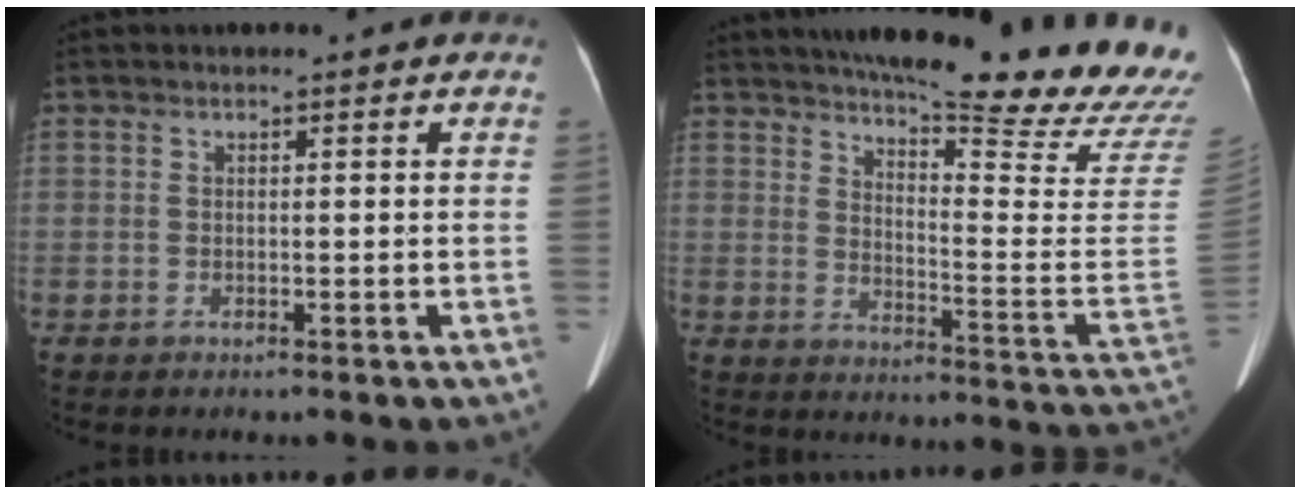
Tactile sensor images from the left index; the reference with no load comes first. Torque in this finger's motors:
{"motor_torque": [0.77, -1.37, 0.46, 0.10]}